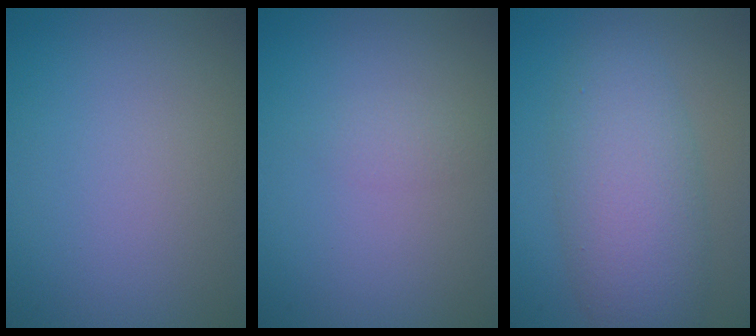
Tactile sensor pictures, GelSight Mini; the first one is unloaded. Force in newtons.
{"total": 1.0, "press": 1.0, "slide": 0.0}
{"total": 6.7, "press": 6.7, "slide": 0.1}